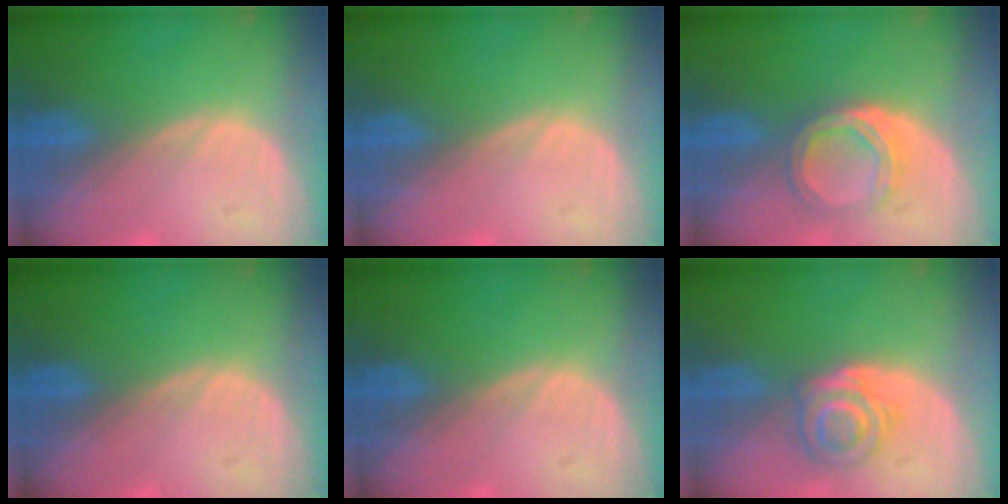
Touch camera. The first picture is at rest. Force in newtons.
{"total": 0.0}
{"total": 5.6, "press": 4.9, "slide": 2.7}
{"total": 0.0}
{"total": 0.0}
{"total": 5.5, "press": 5.2, "slide": 1.7}